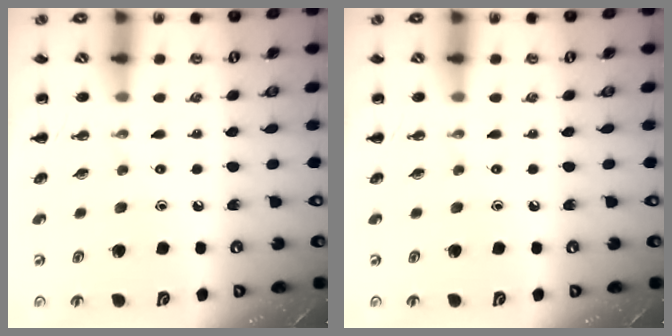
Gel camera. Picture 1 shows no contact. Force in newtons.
{"total": 0.0}